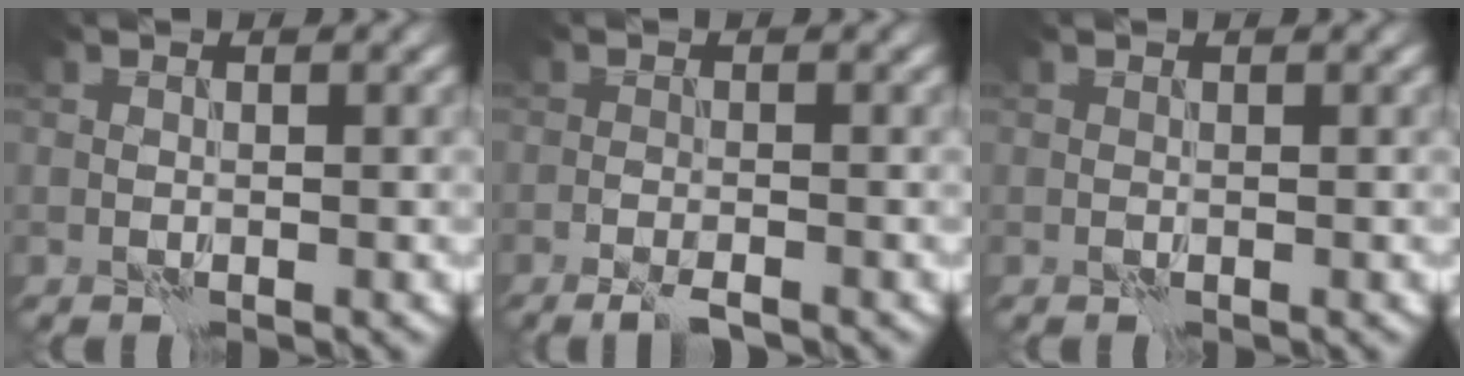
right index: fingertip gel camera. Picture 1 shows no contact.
{"total": 2.1, "force": [-1.6, 0.2, 1.3], "torque": [-0.027, -0.001, -0.032]}
{"total": 0.0}